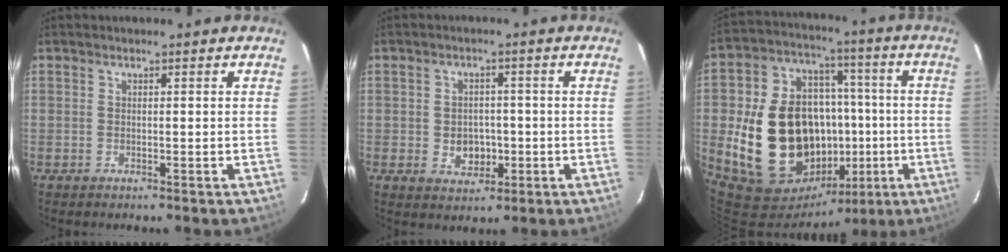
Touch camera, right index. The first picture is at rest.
{"total": 4.8, "force": [-1.0, 4.0, 2.5], "torque": [-0.048, 0.005, -0.003]}
{"total": 26.0, "force": [-4.6, 18.7, 17.4], "torque": [-0.341, 0.038, -0.047]}